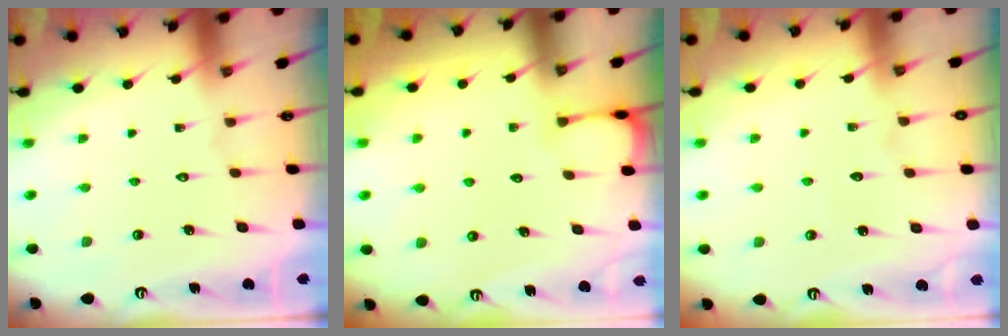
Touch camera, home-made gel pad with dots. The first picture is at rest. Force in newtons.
{"total": 2.0, "press": 2.0, "slide": 0.3}
{"total": 3.3, "press": 3.3, "slide": 0.4}